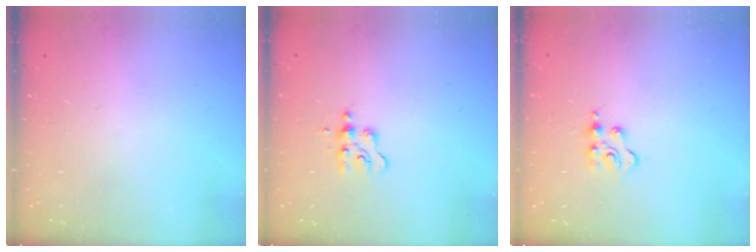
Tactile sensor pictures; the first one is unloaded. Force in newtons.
{"total": 6.0, "press": 5.9, "slide": 0.8}
{"total": 3.5, "press": 3.5, "slide": 0.4}